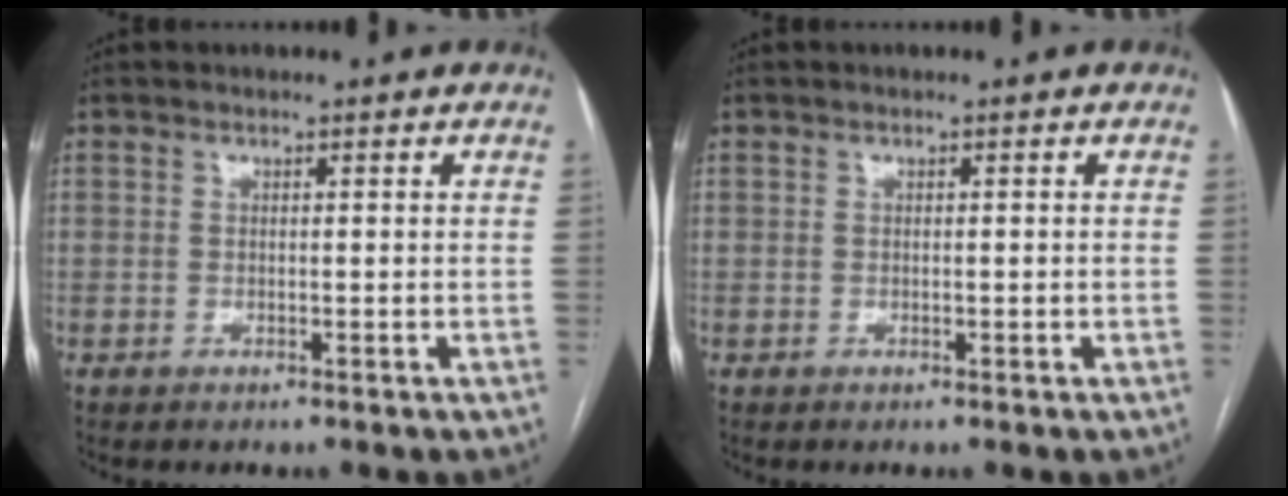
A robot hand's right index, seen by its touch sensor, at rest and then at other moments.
{"total": 0.0}